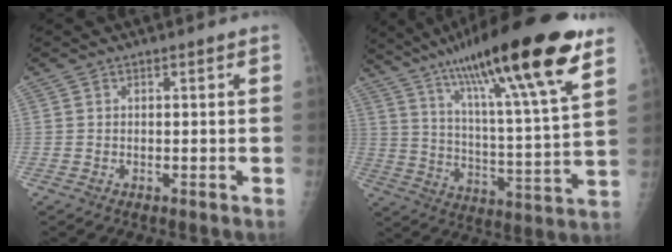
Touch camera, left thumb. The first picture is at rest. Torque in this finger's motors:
{"motor_torque": [1.57, -0.25, 1.55, -1.20, 0.46]}